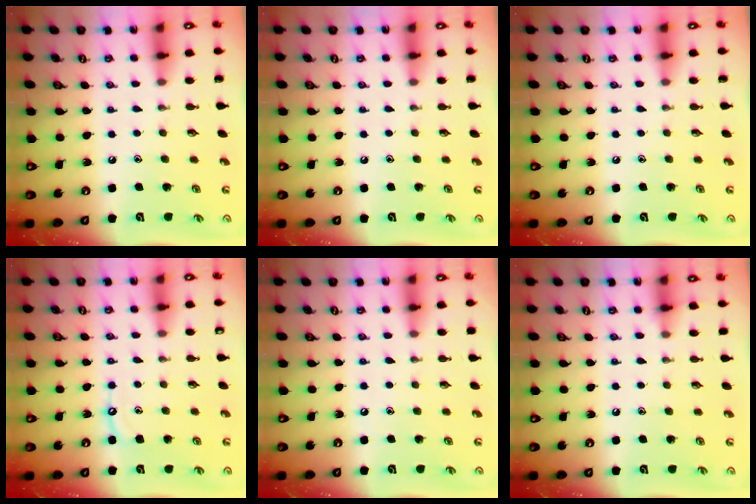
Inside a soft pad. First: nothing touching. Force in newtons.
{"total": 0.0}
{"total": 0.0}
{"total": 5.2, "press": 5.2, "slide": 0.5}
{"total": 5.3, "press": 5.2, "slide": 0.7}
{"total": 5.2, "press": 5.1, "slide": 0.7}